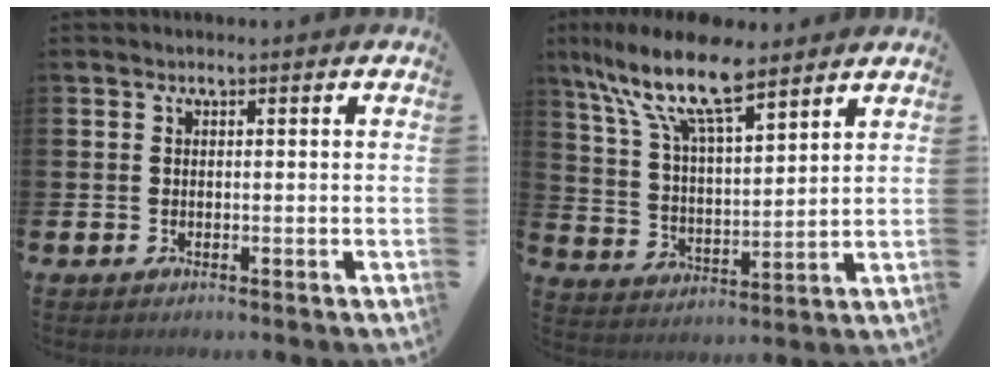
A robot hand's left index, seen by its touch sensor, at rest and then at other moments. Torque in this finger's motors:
{"motor_torque": [1.26, -0.83, 1.05, 0.21]}